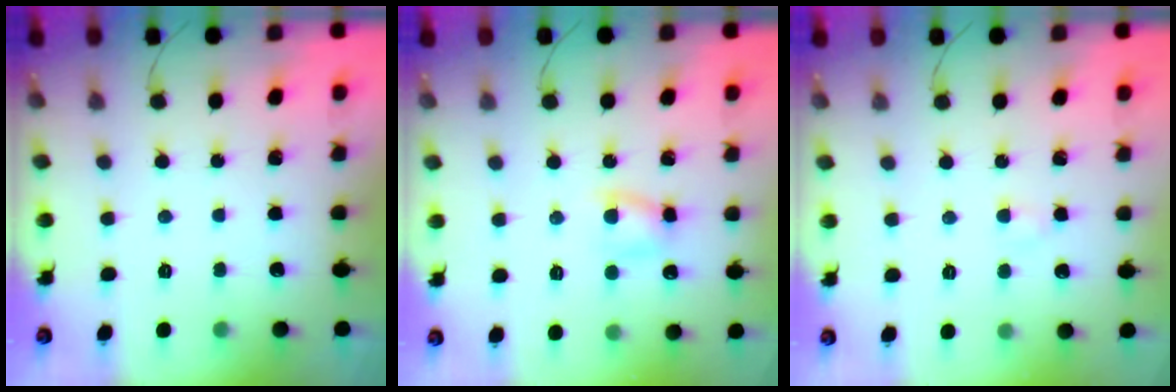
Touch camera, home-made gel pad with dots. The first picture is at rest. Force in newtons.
{"total": 5.6, "press": 5.5, "slide": 1.0}
{"total": 2.2, "press": 2.0, "slide": 0.8}